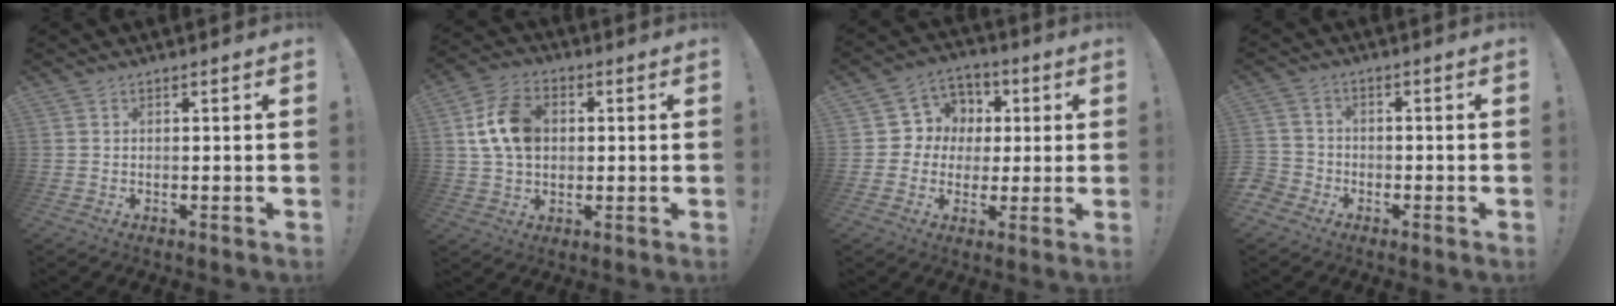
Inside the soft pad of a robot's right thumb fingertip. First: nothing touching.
{"total": 13.2, "force": [2.2, 9.6, 8.8], "torque": [-0.151, 0.007, 0.044]}
{"total": 9.0, "force": [-0.2, 8.8, 1.8], "torque": [-0.017, 0.006, 0.007]}
{"total": 4.2, "force": [-2.4, 3.4, 0.9], "torque": [-0.033, 0.014, -0.047]}